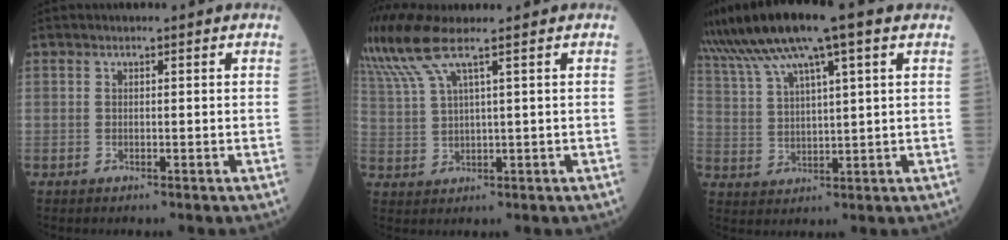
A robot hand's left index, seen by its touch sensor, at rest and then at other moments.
{"total": 7.2, "force": [5.3, -0.6, 4.8], "torque": [-0.120, 0.014, 0.117]}
{"total": 13.8, "force": [9.6, 0.7, 10.0], "torque": [-0.183, 0.038, 0.167]}